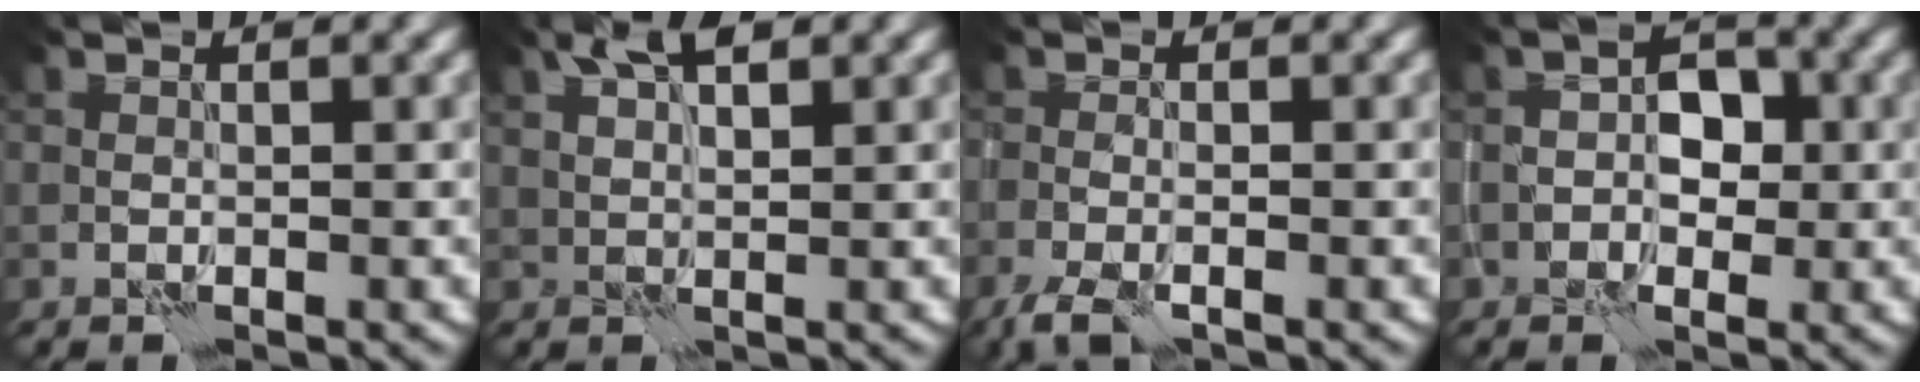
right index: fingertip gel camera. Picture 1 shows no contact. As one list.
[{"total": 3.0, "force": [2.4, 0.3, 1.7], "torque": [-0.035, 0.004, 0.048]}, {"total": 2.3, "force": [-1.7, 0.3, 1.5], "torque": [-0.032, -0.006, -0.037]}, {"total": 2.5, "force": [-0.2, 1.6, 1.9], "torque": [-0.021, 0.006, -0.005]}]